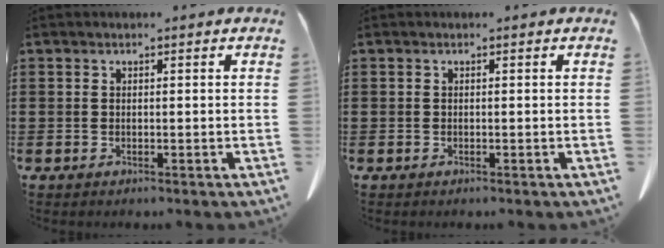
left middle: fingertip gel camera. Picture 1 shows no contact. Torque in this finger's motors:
{"motor_torque": [0.02, -0.02, -0.01, 0.00]}